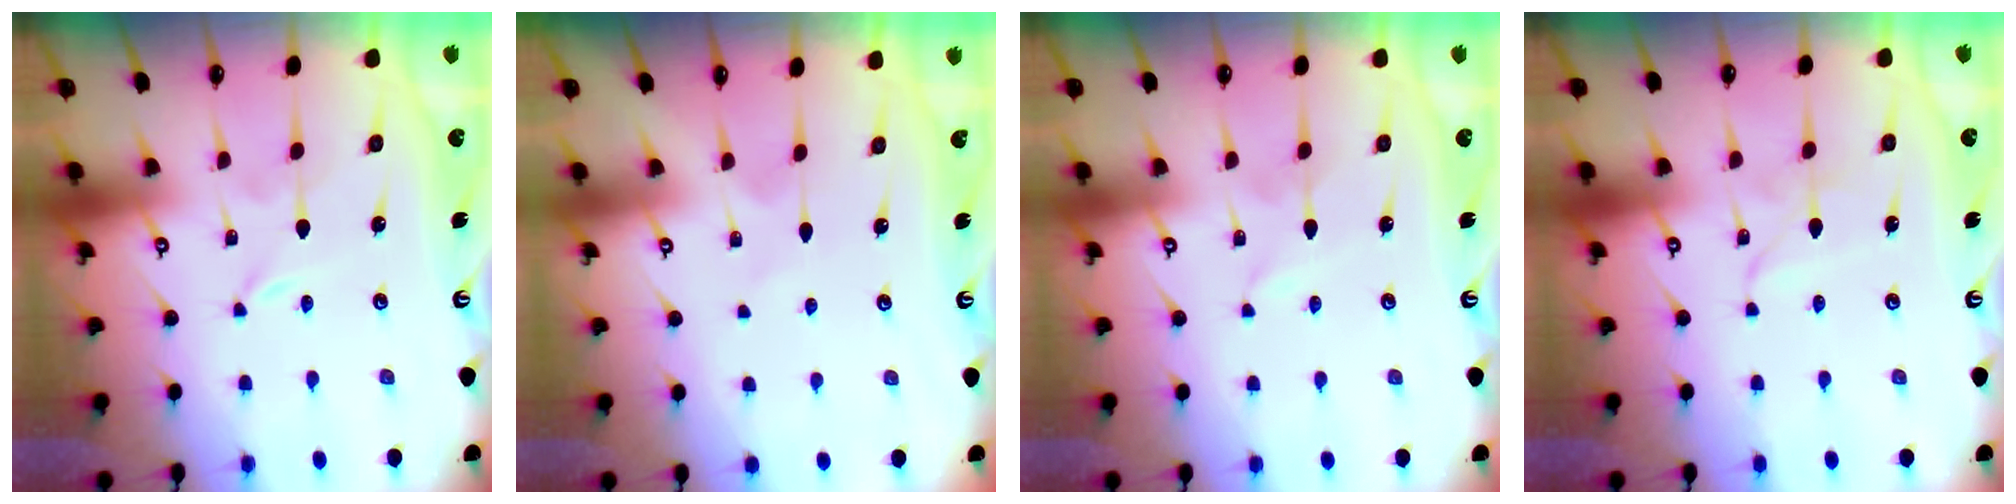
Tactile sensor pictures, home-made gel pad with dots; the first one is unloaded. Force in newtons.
{"total": 3.1, "press": 3.0, "slide": 0.3}
{"total": 1.6, "press": 1.6, "slide": 0.1}
{"total": 2.1, "press": 2.1, "slide": 0.1}